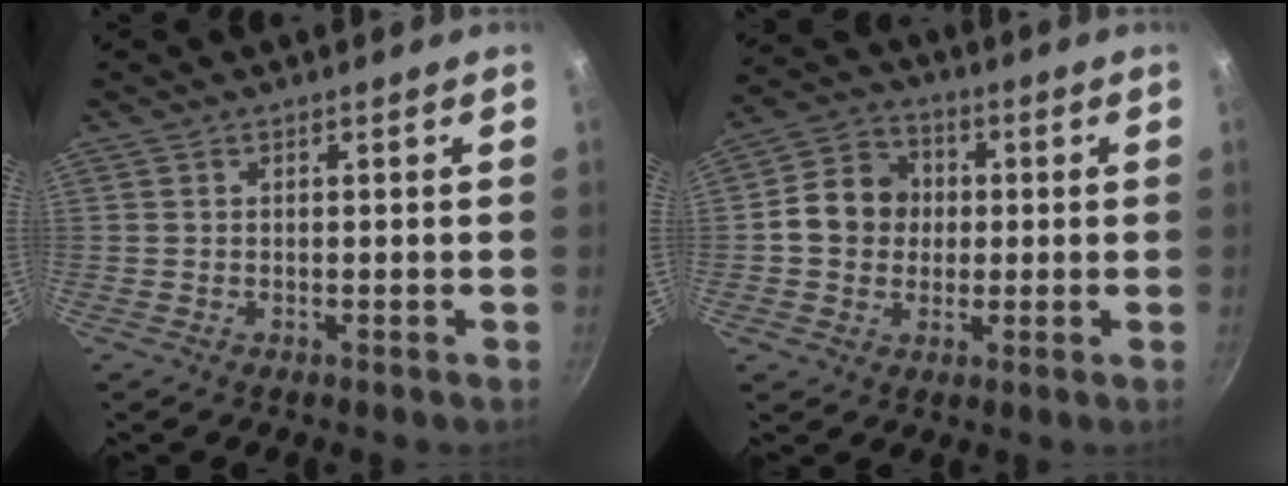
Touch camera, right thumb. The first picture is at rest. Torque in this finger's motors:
{"motor_torque": [-0.30, 1.30, 1.16, -0.33, 0.04]}